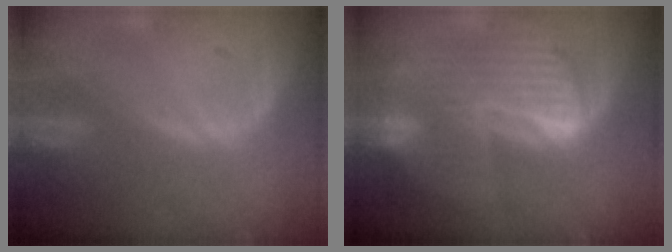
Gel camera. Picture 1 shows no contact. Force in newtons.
{"total": 9.9, "press": 8.4, "slide": 5.1}